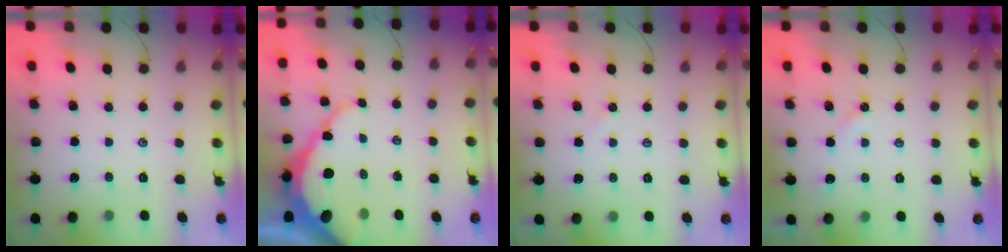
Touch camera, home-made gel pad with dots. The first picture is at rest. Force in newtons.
{"total": 11.6, "press": 11.5, "slide": 1.2}
{"total": 2.4, "press": 2.4, "slide": 0.3}
{"total": 2.7, "press": 2.7, "slide": 0.5}